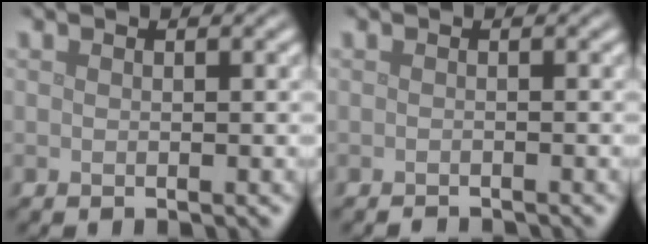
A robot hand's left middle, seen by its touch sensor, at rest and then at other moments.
{"total": 1.1, "force": [-1.1, 0.1, 0.2], "torque": [0.000, -0.003, -0.017]}